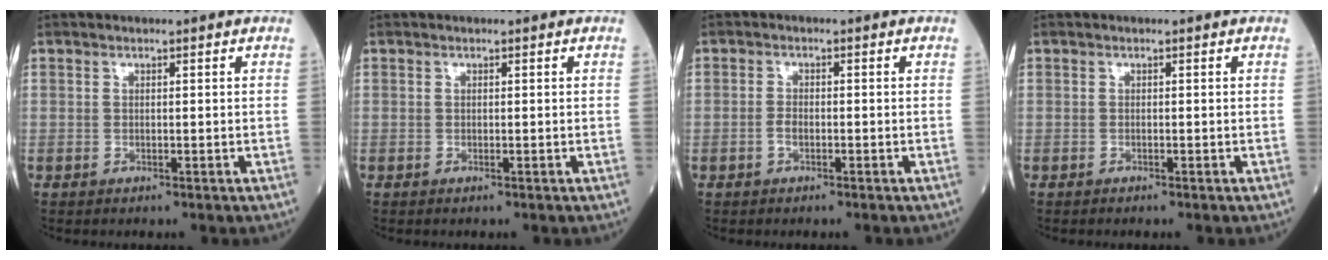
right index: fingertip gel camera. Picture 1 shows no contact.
{"total": 0.0}
{"total": 1.4, "force": [-0.6, 0.5, 1.1], "torque": [-0.024, 0.003, -0.010]}
{"total": 0.0}